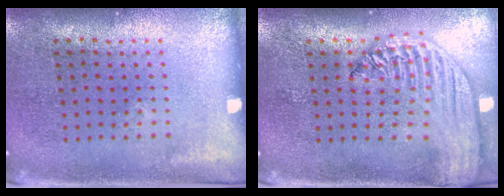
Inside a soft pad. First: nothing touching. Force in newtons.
{"total": 2.6, "press": 2.2, "slide": 1.4}